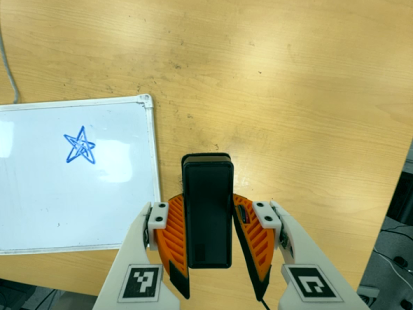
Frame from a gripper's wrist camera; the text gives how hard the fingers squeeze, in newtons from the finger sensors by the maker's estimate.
{"total": 4.3, "left": 3.5, "right": 5.1}